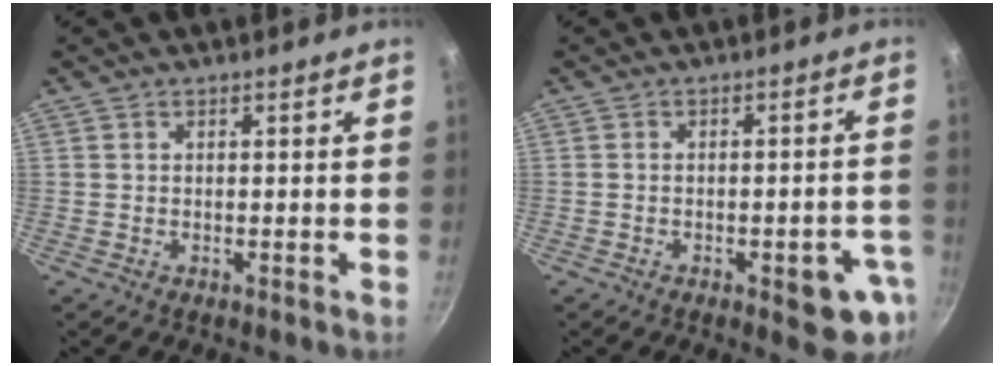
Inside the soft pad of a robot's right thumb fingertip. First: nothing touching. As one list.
[{"total": 8.7, "force": [-3.5, 3.3, 7.3], "torque": [-0.057, 0.017, -0.039]}]